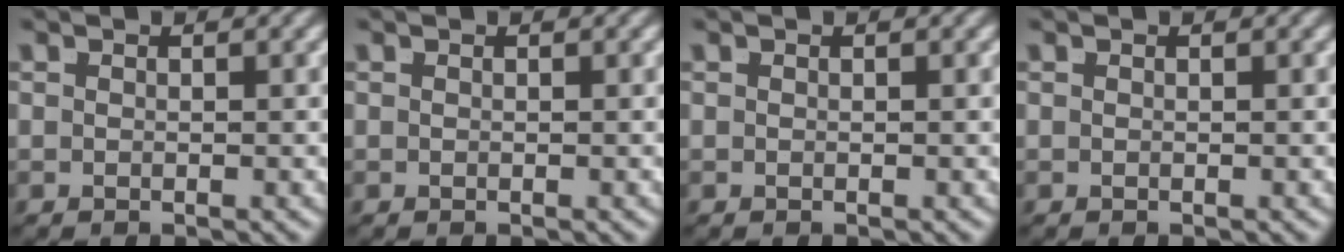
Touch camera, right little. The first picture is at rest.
{"total": 0.0}
{"total": 0.0}
{"total": 0.0}